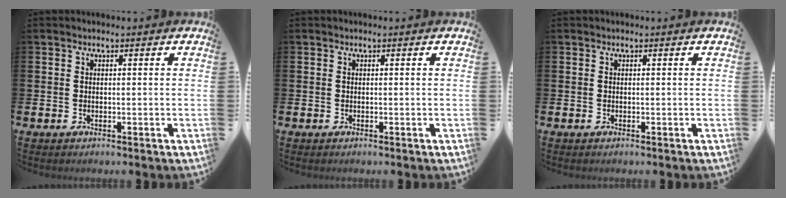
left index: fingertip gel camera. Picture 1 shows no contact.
{"total": 0.0}
{"total": 0.0}